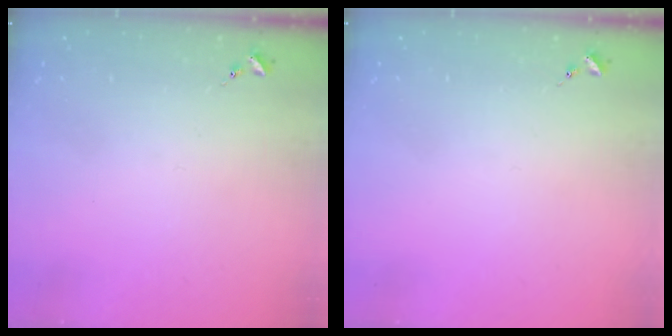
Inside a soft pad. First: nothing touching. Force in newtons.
{"total": 0.0}